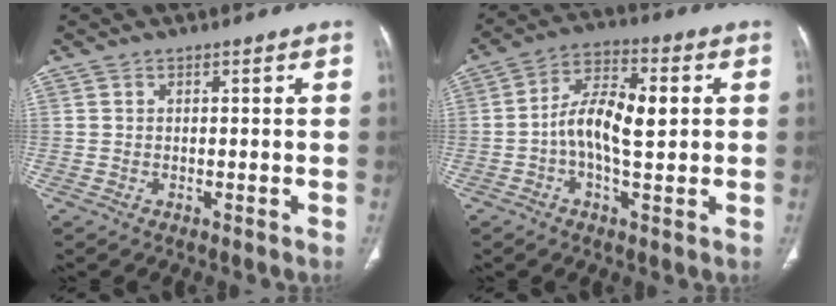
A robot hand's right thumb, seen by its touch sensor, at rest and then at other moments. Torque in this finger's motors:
{"motor_torque": [0.10, 0.10, 0.35, -0.26, 0.15]}